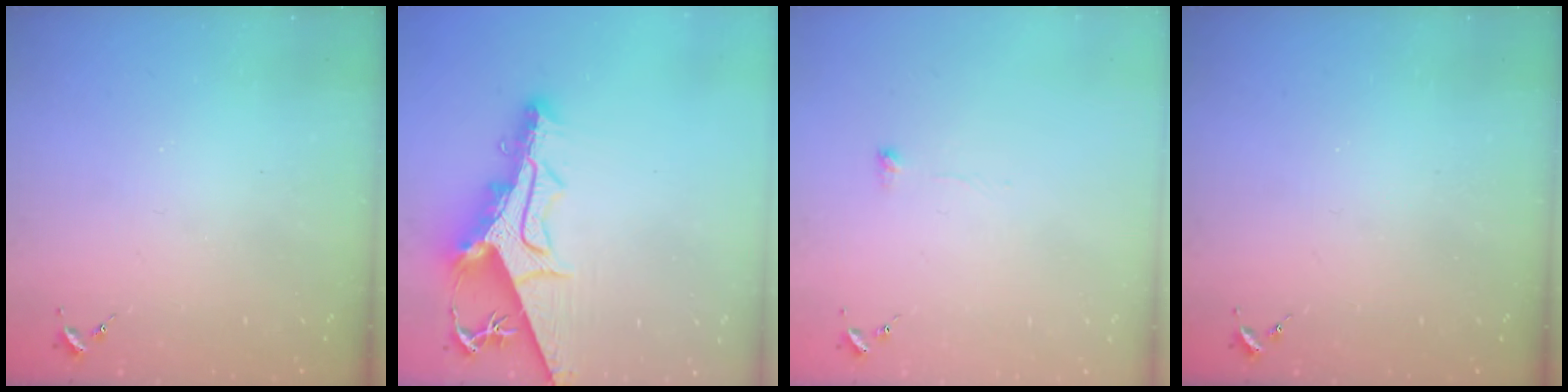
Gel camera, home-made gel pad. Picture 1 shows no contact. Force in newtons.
{"total": 15.9, "press": 15.8, "slide": 1.4}
{"total": 5.0, "press": 5.0, "slide": 0.3}
{"total": 0.0}